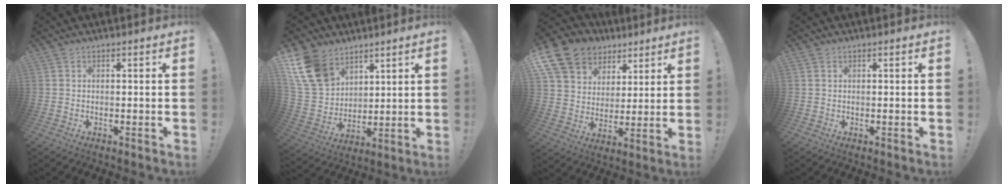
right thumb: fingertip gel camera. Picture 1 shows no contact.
{"total": 15.2, "force": [9.3, 10.2, 6.5], "torque": [-0.128, -0.049, 0.186]}
{"total": 14.8, "force": [8.6, 10.8, 5.3], "torque": [-0.081, -0.057, 0.174]}
{"total": 0.0}